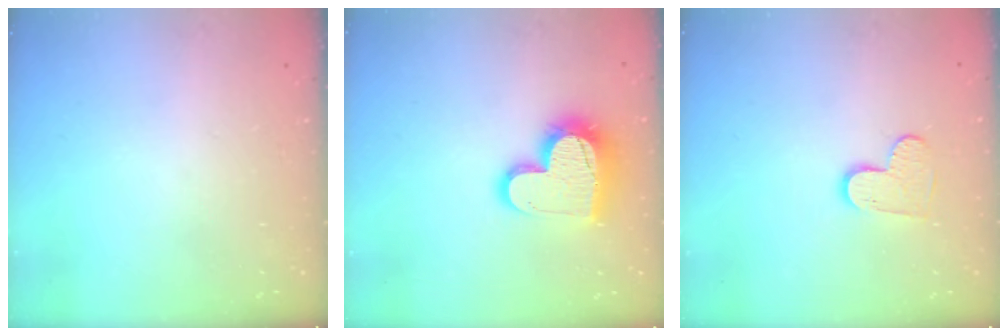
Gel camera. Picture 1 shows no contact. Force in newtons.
{"total": 15.9, "press": 15.9, "slide": 1.1}
{"total": 6.9, "press": 6.9, "slide": 0.5}